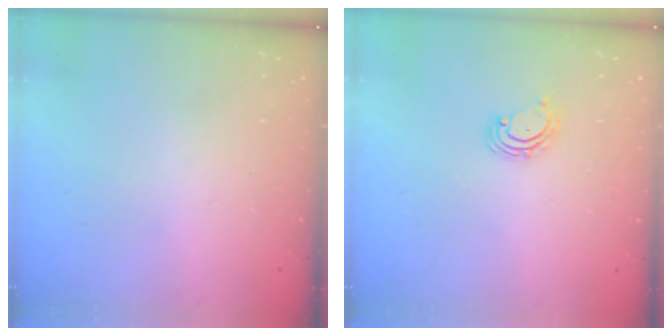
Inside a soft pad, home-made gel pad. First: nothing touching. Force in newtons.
{"total": 2.8, "press": 2.8, "slide": 0.2}